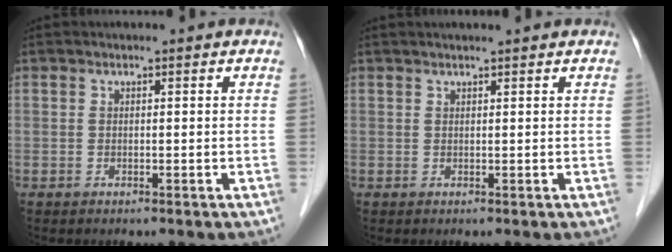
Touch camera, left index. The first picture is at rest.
{"total": 3.3, "force": [2.9, 0.0, 1.5], "torque": [-0.015, 0.025, 0.040]}